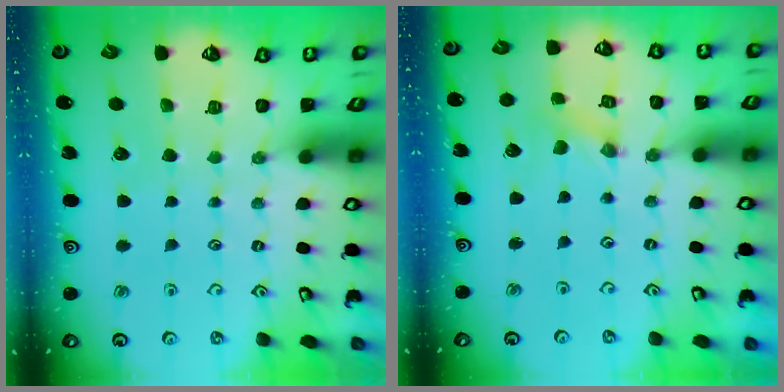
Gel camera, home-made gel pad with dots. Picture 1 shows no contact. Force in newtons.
{"total": 0.0}